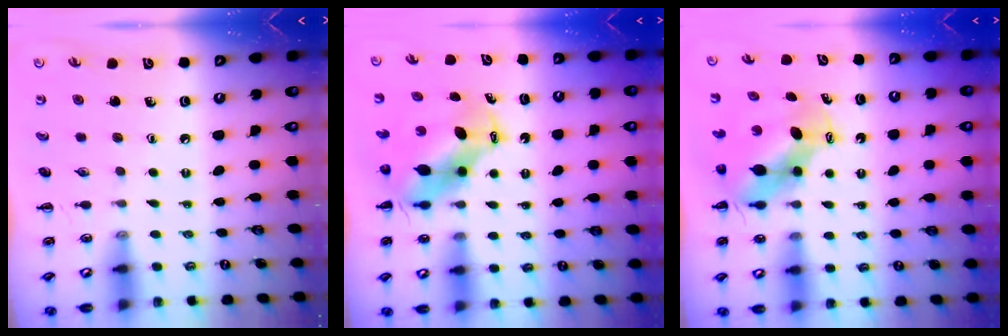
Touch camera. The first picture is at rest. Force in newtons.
{"total": 8.2, "press": 7.8, "slide": 2.2}
{"total": 6.6, "press": 6.5, "slide": 1.4}